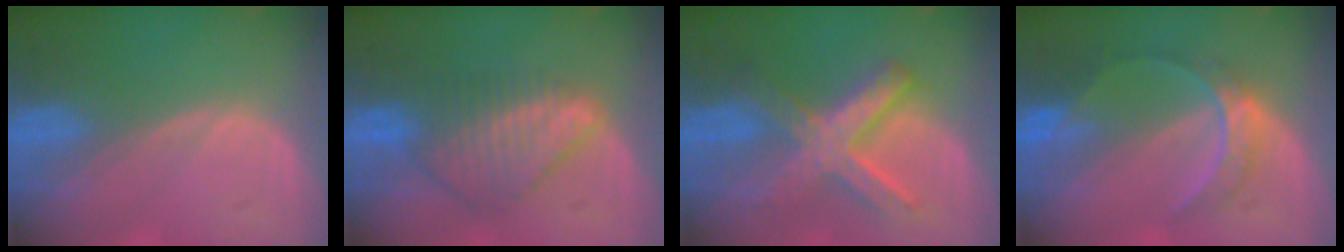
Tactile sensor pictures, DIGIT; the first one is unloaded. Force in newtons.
{"total": 7.7, "press": 7.0, "slide": 3.2}
{"total": 8.7, "press": 8.6, "slide": 0.8}
{"total": 6.3, "press": 5.4, "slide": 3.2}